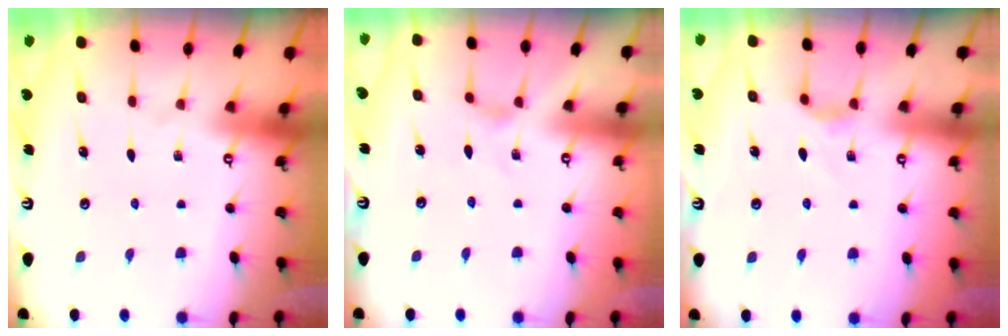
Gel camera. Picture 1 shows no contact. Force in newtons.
{"total": 0.0}
{"total": 3.3, "press": 3.2, "slide": 0.6}